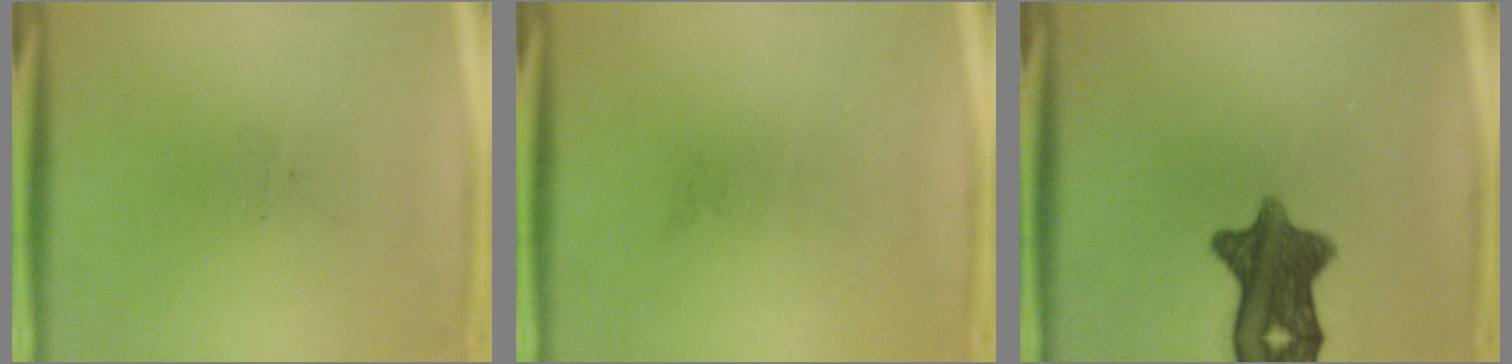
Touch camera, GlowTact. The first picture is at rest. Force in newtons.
{"total": 0.0}
{"total": 10.4}